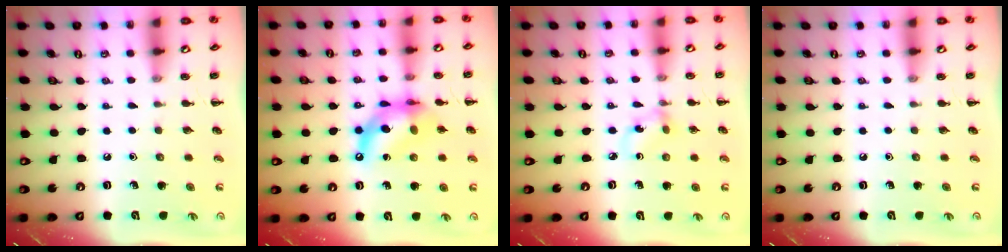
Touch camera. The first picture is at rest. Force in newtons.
{"total": 12.6, "press": 12.1, "slide": 3.4}
{"total": 3.0, "press": 2.9, "slide": 0.7}
{"total": 0.0}